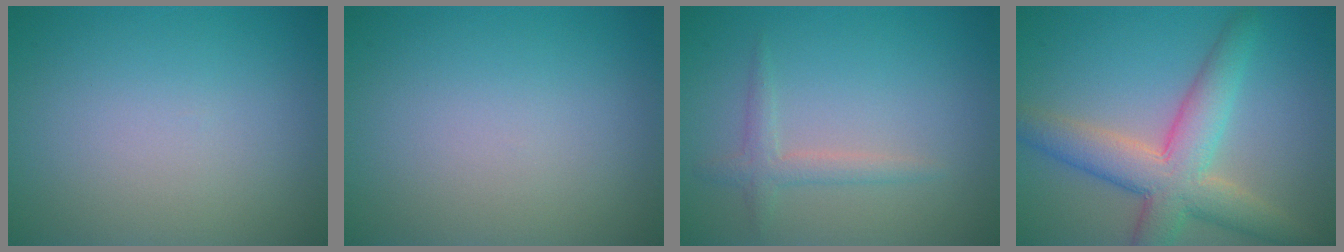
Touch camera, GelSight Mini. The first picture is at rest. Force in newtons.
{"total": 0.0}
{"total": 1.7, "press": 1.7, "slide": 0.1}
{"total": 6.9, "press": 6.9, "slide": 0.4}